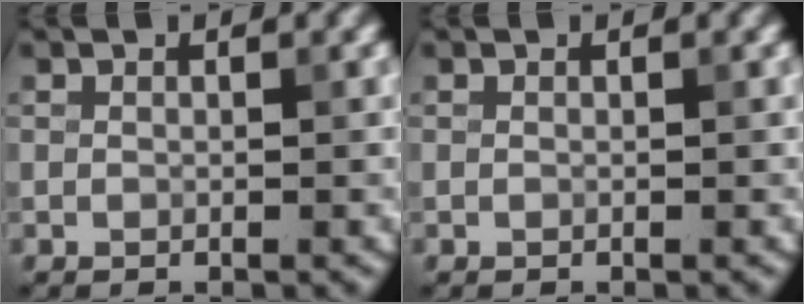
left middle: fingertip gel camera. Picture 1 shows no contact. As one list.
[{"total": 0.0}]